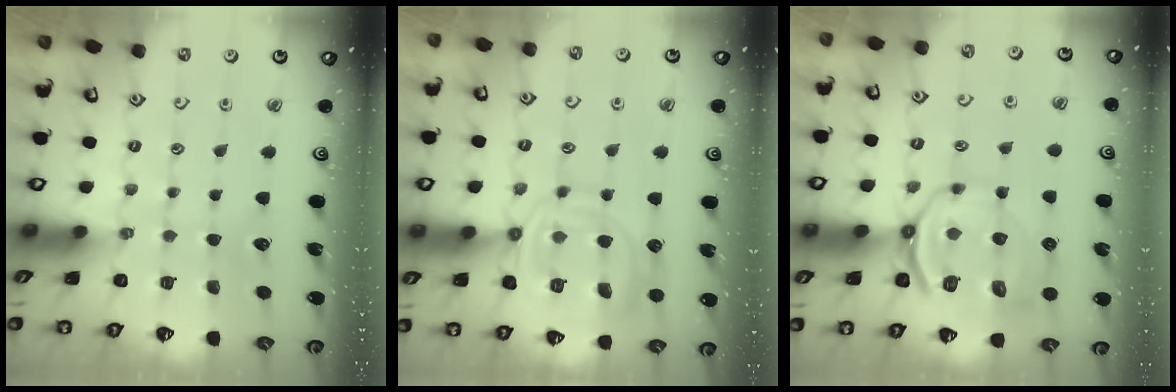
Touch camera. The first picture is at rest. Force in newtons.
{"total": 12.3, "press": 12.3, "slide": 1.1}
{"total": 10.7, "press": 10.3, "slide": 2.8}